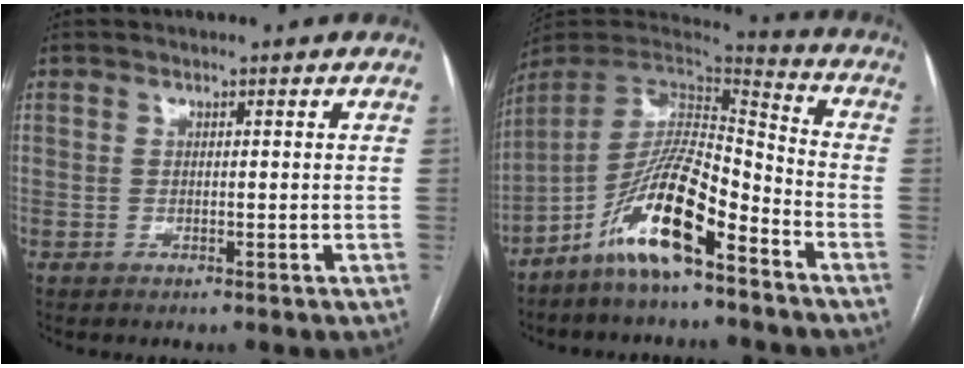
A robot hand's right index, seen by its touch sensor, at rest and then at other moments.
{"total": 14.2, "force": [-8.5, 2.8, 11.0], "torque": [-0.207, 0.007, -0.155]}